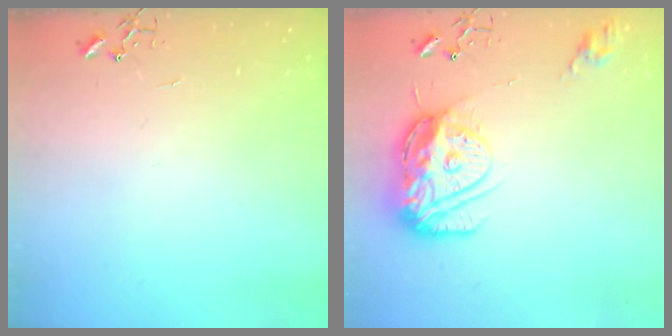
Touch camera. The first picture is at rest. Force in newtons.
{"total": 15.2, "press": 15.1, "slide": 1.5}